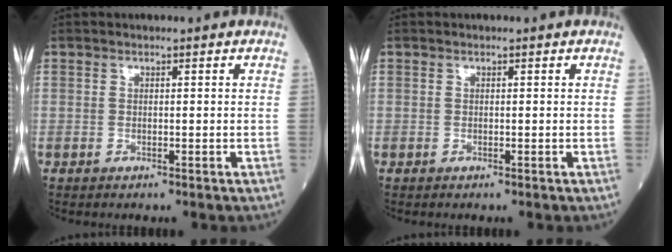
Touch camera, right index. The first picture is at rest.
{"total": 0.0}